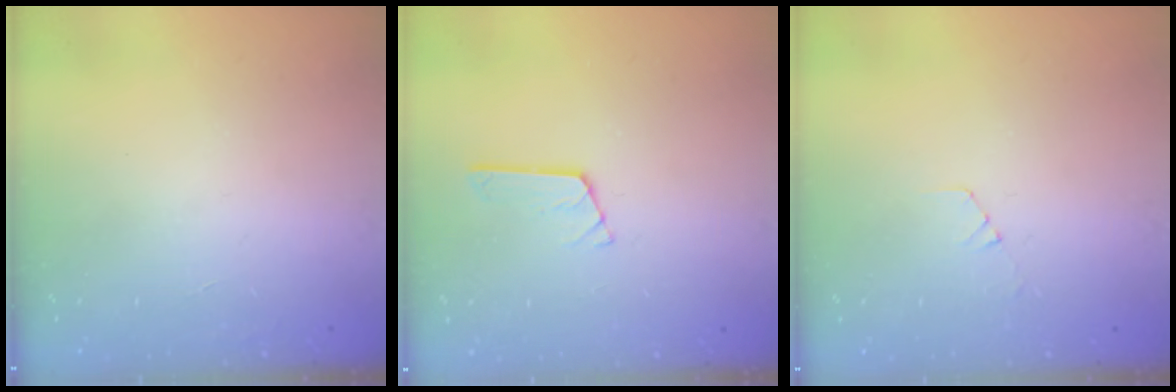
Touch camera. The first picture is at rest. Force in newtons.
{"total": 2.6, "press": 2.6, "slide": 0.3}
{"total": 3.3, "press": 3.3, "slide": 0.4}